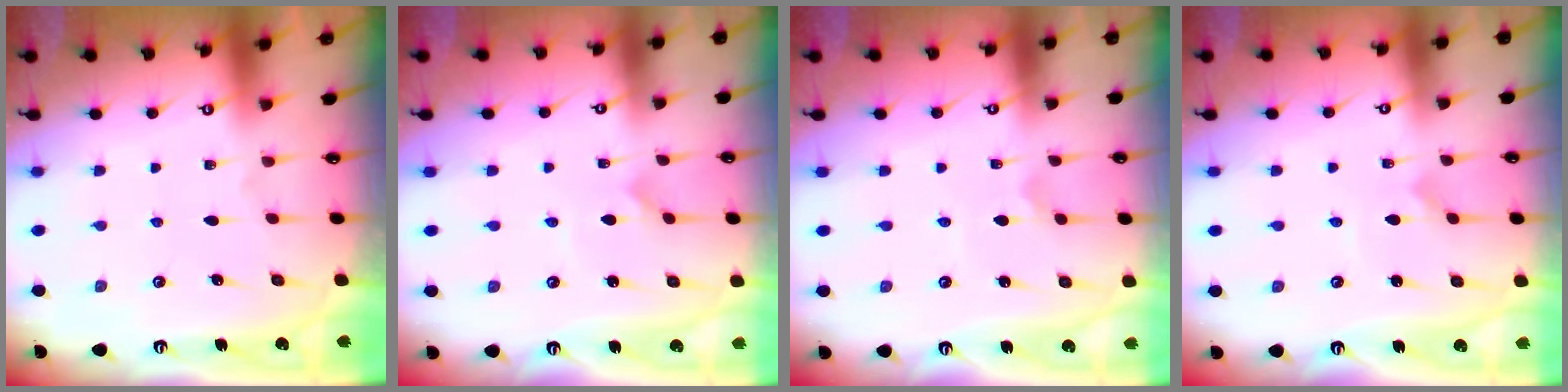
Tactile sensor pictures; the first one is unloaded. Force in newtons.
{"total": 1.8, "press": 1.8, "slide": 0.1}
{"total": 1.5, "press": 1.4, "slide": 0.4}
{"total": 1.3, "press": 1.3, "slide": 0.0}